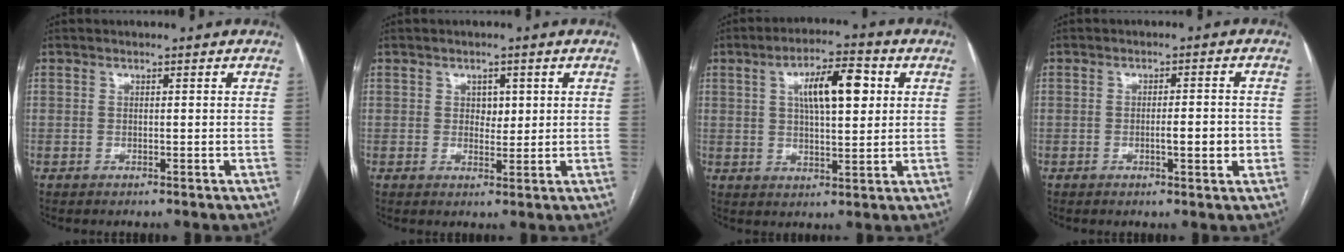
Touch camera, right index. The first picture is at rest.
{"total": 2.4, "force": [0.8, 1.6, 1.6], "torque": [-0.018, -0.001, 0.011]}
{"total": 9.5, "force": [2.8, 2.7, 8.6], "torque": [-0.149, 0.016, 0.046]}
{"total": 4.1, "force": [-1.0, 0.7, 3.9], "torque": [-0.061, 0.000, -0.010]}